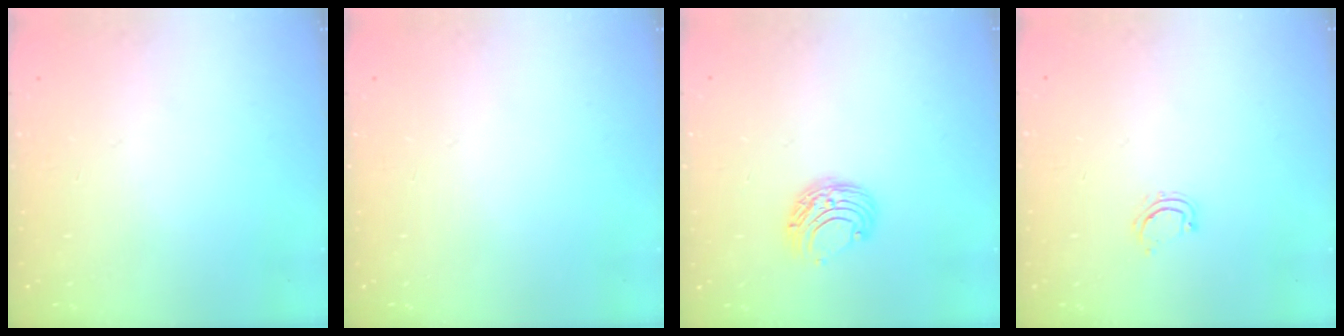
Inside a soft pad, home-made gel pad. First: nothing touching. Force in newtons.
{"total": 0.0}
{"total": 7.6, "press": 7.6, "slide": 0.6}
{"total": 4.1, "press": 4.0, "slide": 1.0}